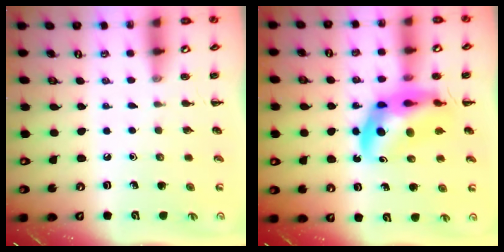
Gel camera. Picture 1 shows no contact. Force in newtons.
{"total": 13.9, "press": 13.4, "slide": 3.9}